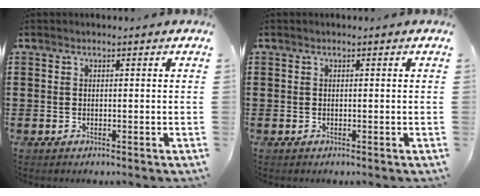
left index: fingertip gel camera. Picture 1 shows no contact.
{"total": 0.0}